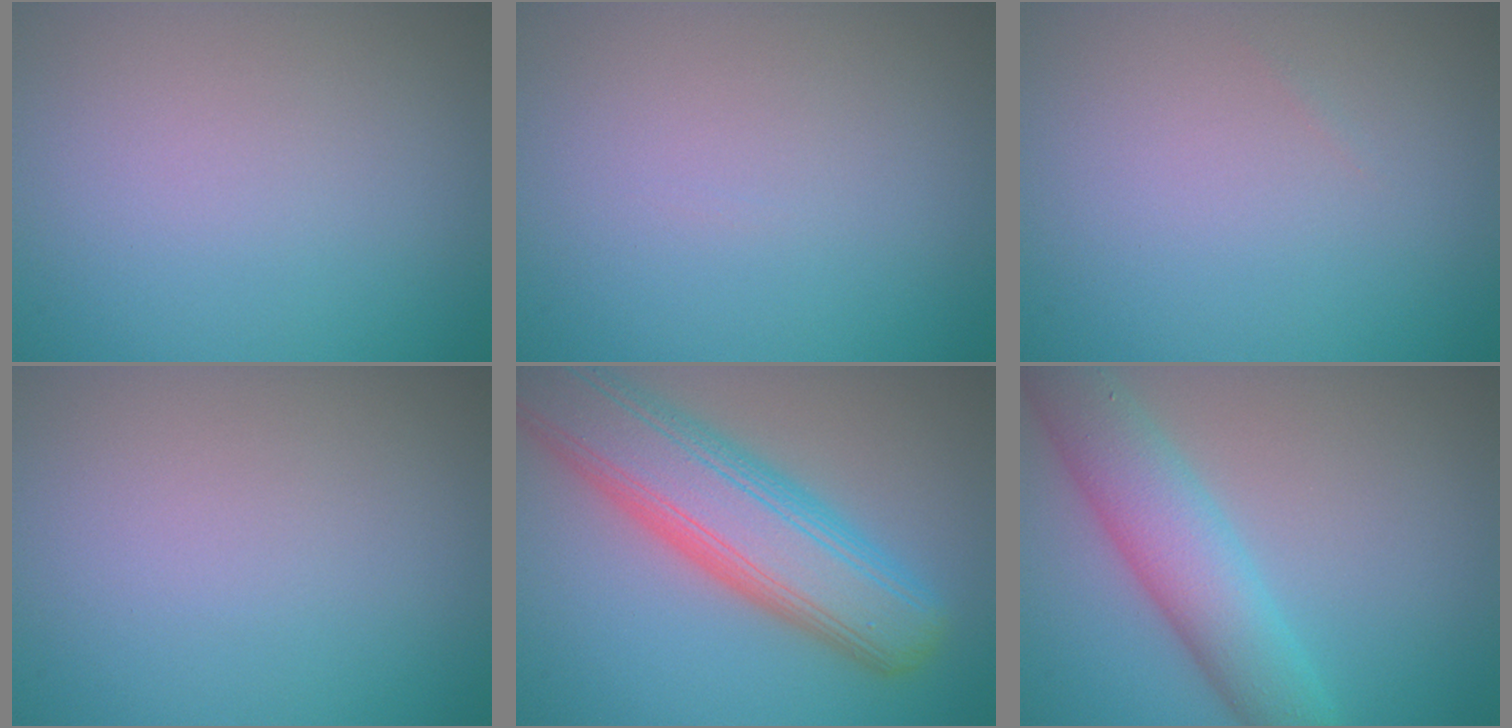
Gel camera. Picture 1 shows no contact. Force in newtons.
{"total": 0.0}
{"total": 0.0}
{"total": 0.0}
{"total": 9.9, "press": 9.9, "slide": 0.5}
{"total": 6.4, "press": 6.4, "slide": 0.3}